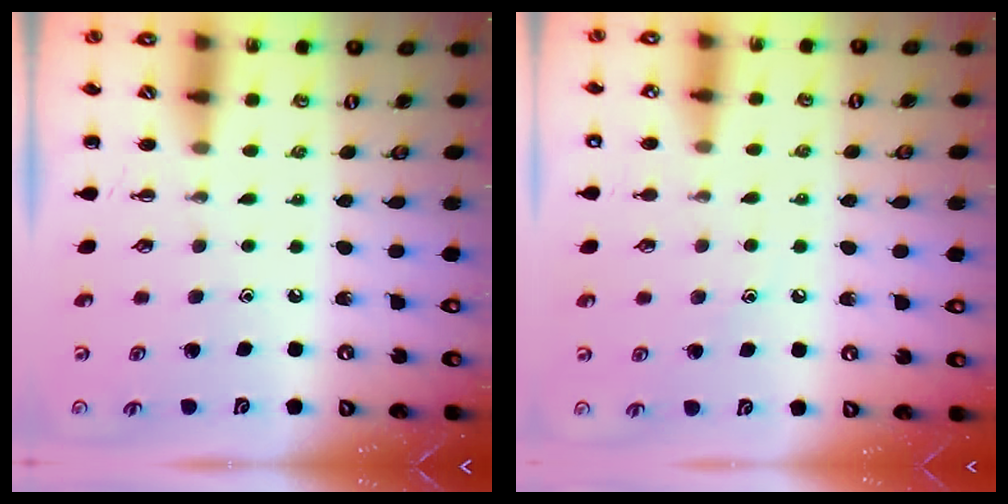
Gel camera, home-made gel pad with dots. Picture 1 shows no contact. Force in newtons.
{"total": 6.6, "press": 6.5, "slide": 1.2}